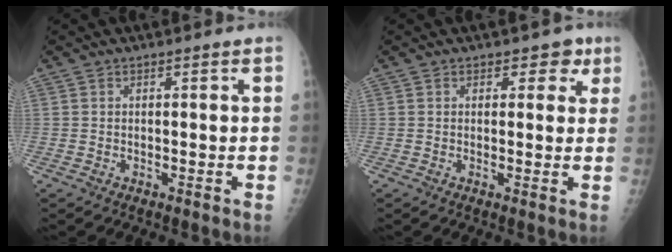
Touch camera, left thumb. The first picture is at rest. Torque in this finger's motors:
{"motor_torque": [-0.35, -0.11, 0.03, 0.11, 0.05]}